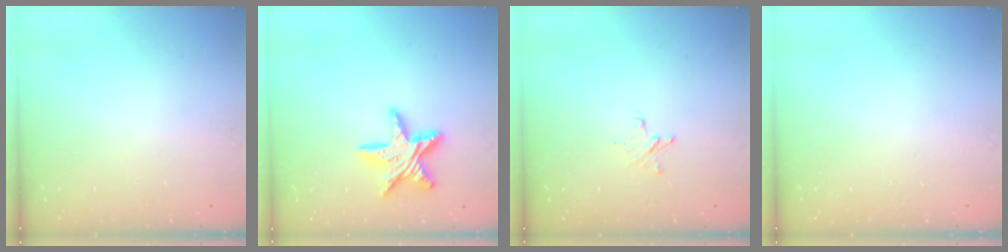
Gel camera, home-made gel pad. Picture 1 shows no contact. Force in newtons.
{"total": 13.4, "press": 13.3, "slide": 1.0}
{"total": 4.1, "press": 4.1, "slide": 0.4}
{"total": 0.0}